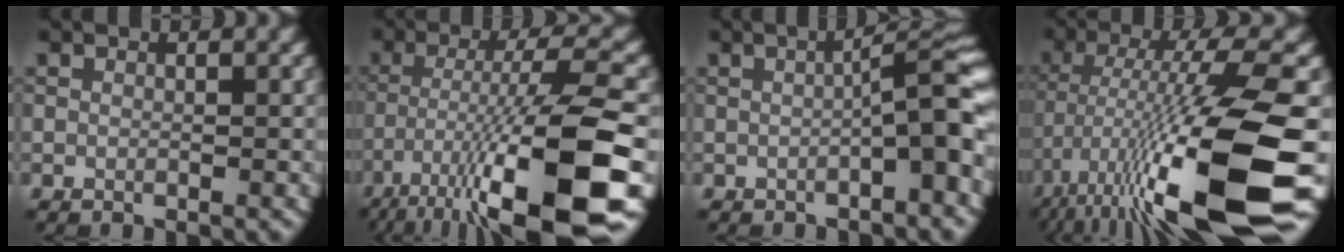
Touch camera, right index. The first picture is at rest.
{"total": 14.3, "force": [-6.9, 3.0, 12.1], "torque": [-0.212, -0.007, -0.110]}
{"total": 5.0, "force": [-1.4, 0.7, 4.7], "torque": [-0.066, 0.024, -0.023]}
{"total": 16.2, "force": [-5.5, 2.9, 15.0], "torque": [-0.265, -0.003, -0.085]}